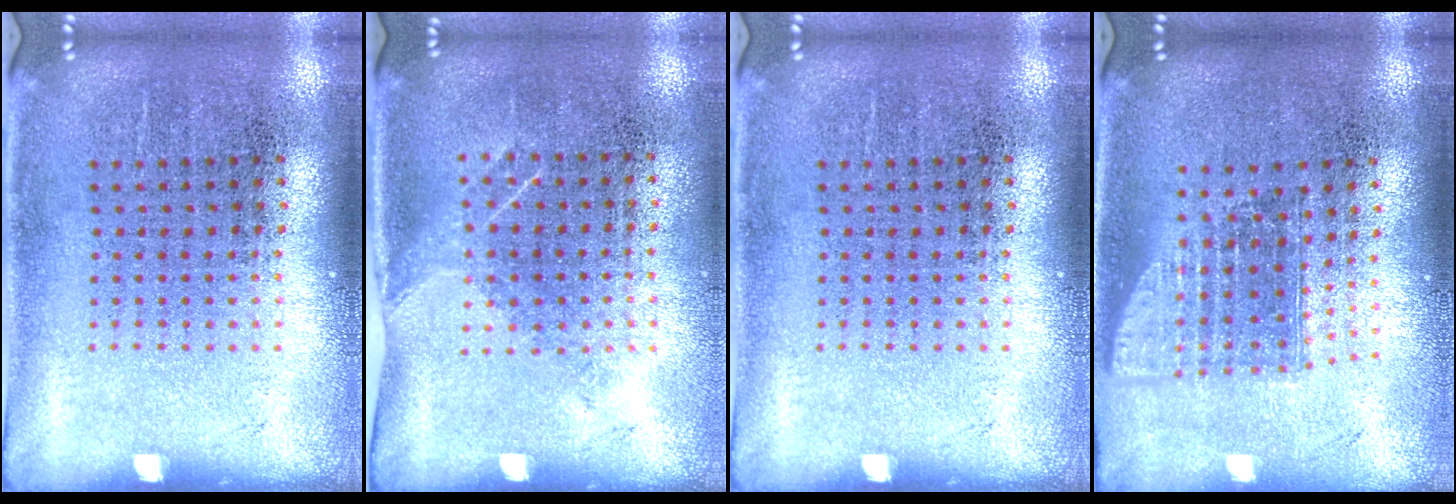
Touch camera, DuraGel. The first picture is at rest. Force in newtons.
{"total": 1.1, "press": 0.8, "slide": 0.7}
{"total": 0.0}
{"total": 1.5, "press": 1.1, "slide": 0.9}